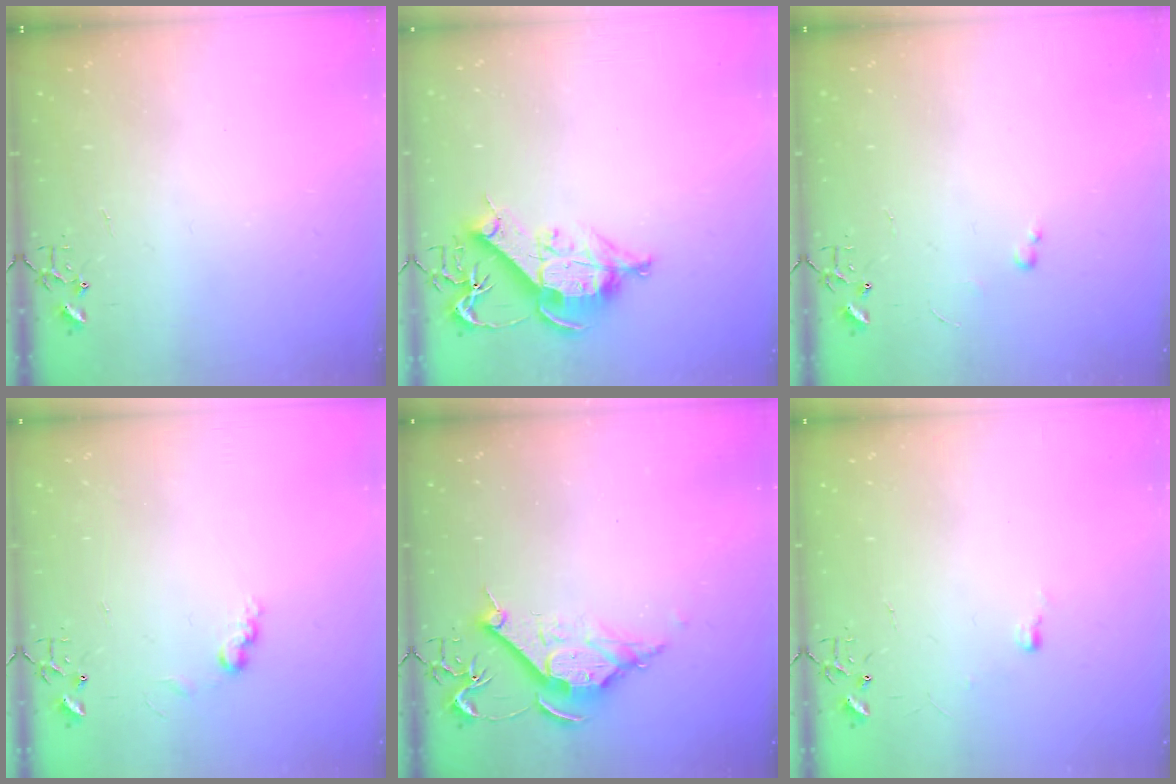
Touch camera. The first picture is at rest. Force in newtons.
{"total": 11.0, "press": 11.0, "slide": 1.3}
{"total": 2.4, "press": 2.3, "slide": 0.4}
{"total": 6.6, "press": 6.5, "slide": 0.9}
{"total": 10.7, "press": 10.7, "slide": 0.7}
{"total": 4.0, "press": 4.0, "slide": 0.6}